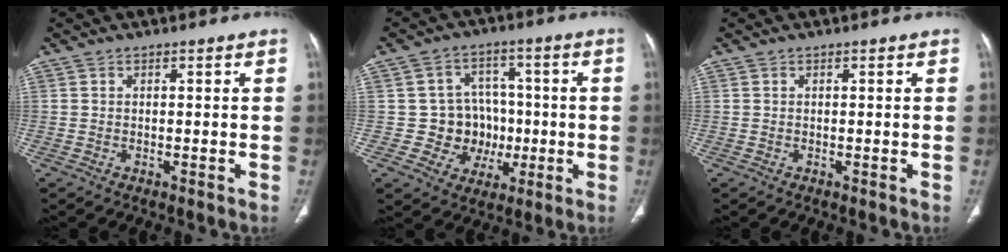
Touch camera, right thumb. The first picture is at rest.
{"total": 9.5, "force": [-1.0, 9.0, 2.8], "torque": [0.023, 0.025, -0.010]}
{"total": 0.0}